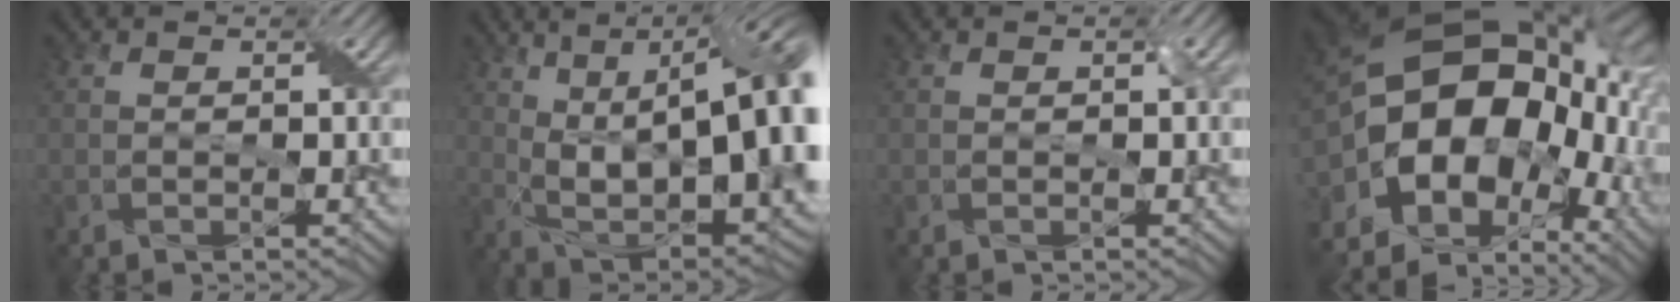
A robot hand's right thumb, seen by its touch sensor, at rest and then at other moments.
{"total": 19.9, "force": [4.3, 8.7, 17.4], "torque": [-0.252, 0.015, 0.076]}
{"total": 1.0, "force": [0.1, 0.3, 0.9], "torque": [-0.016, 0.002, 0.002]}
{"total": 22.7, "force": [-2.1, 16.3, 15.6], "torque": [-0.281, -0.028, -0.029]}